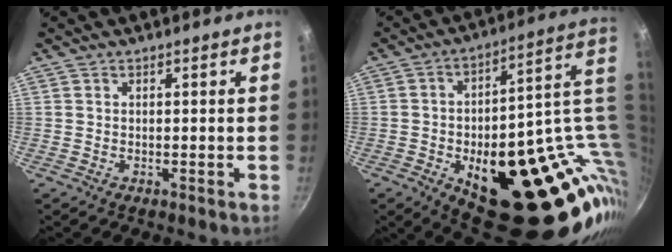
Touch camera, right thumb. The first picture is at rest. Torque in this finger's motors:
{"motor_torque": [0.59, 1.05, 2.35, -0.41, 0.50]}